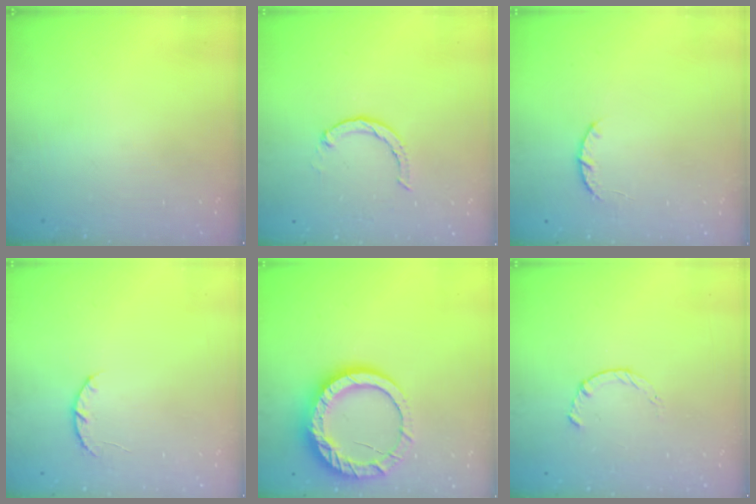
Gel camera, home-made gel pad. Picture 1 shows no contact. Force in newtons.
{"total": 3.0, "press": 3.0, "slide": 0.4}
{"total": 3.0, "press": 2.9, "slide": 0.5}
{"total": 3.4, "press": 3.4, "slide": 0.6}
{"total": 16.2, "press": 16.1, "slide": 1.2}
{"total": 2.2, "press": 2.2, "slide": 0.4}